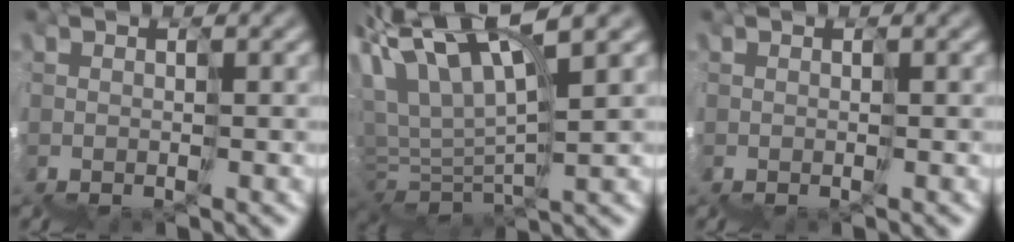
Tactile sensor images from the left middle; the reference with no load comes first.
{"total": 4.6, "force": [4.3, -0.3, 1.8], "torque": [-0.066, 0.037, 0.069]}
{"total": 0.0}